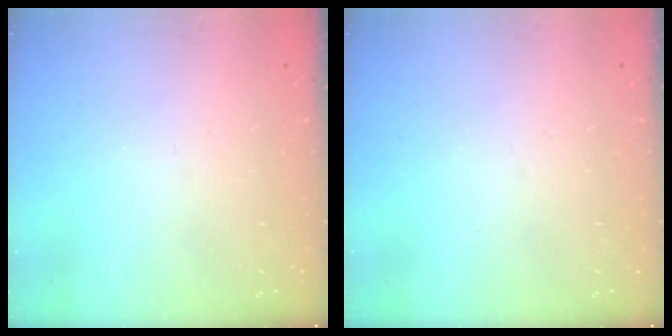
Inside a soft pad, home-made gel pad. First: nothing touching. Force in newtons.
{"total": 0.0}